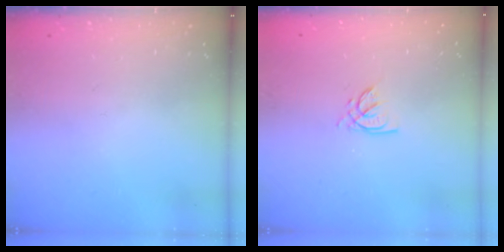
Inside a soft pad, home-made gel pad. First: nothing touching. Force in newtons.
{"total": 2.6, "press": 2.6, "slide": 0.2}